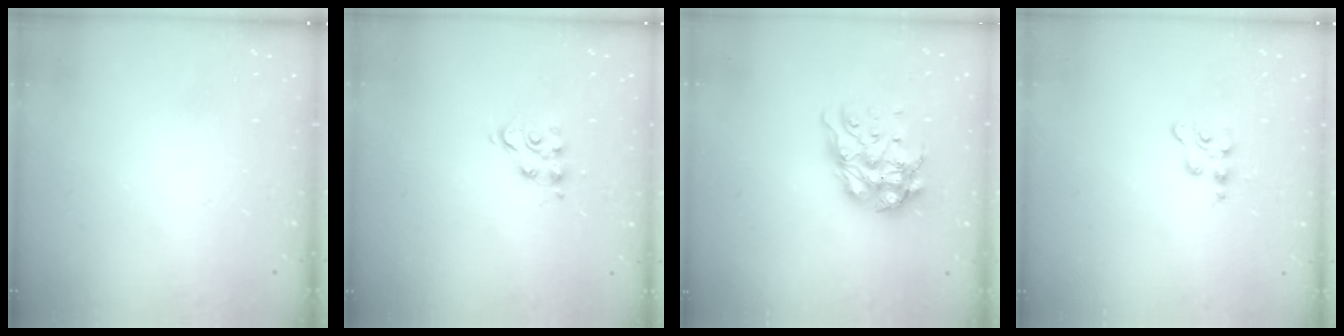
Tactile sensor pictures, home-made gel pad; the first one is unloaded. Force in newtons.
{"total": 6.4, "press": 6.4, "slide": 0.4}
{"total": 12.1, "press": 12.0, "slide": 1.3}
{"total": 2.7, "press": 2.7, "slide": 0.5}